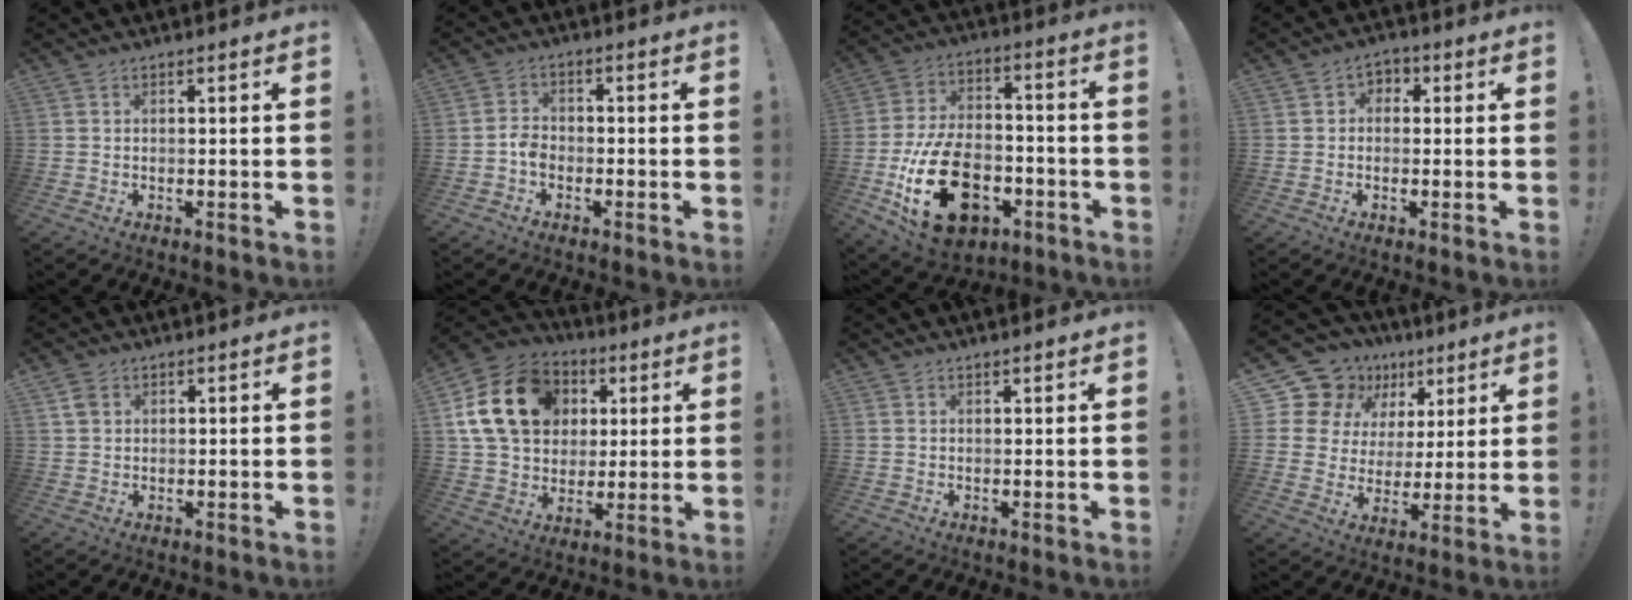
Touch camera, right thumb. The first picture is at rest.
{"total": 4.2, "force": [-2.4, 2.6, 2.3], "torque": [-0.036, 0.015, -0.040]}
{"total": 24.0, "force": [-8.2, 15.2, 16.6], "torque": [-0.294, 0.056, -0.121]}
{"total": 3.4, "force": [-0.7, 3.1, 1.4], "torque": [-0.018, 0.011, -0.013]}
{"total": 2.8, "force": [1.5, 2.1, 1.0], "torque": [-0.014, -0.002, 0.028]}
{"total": 20.9, "force": [6.2, 16.1, 11.8], "torque": [-0.207, -0.010, 0.131]}
{"total": 0.7, "force": [0.7, 0.1, 0.2], "torque": [0.008, -0.004, 0.011]}
{"total": 15.9, "force": [8.9, 12.1, 5.2], "torque": [-0.082, -0.056, 0.187]}